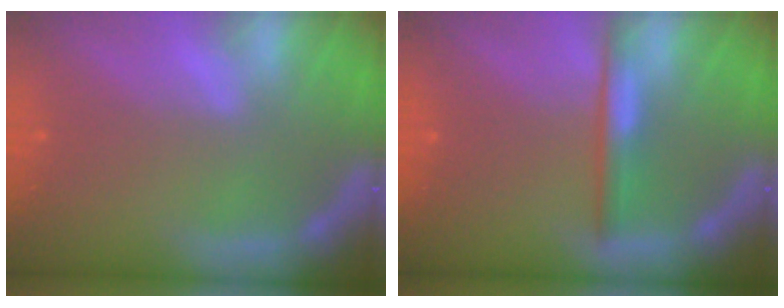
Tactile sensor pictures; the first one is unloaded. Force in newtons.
{"total": 3.0}